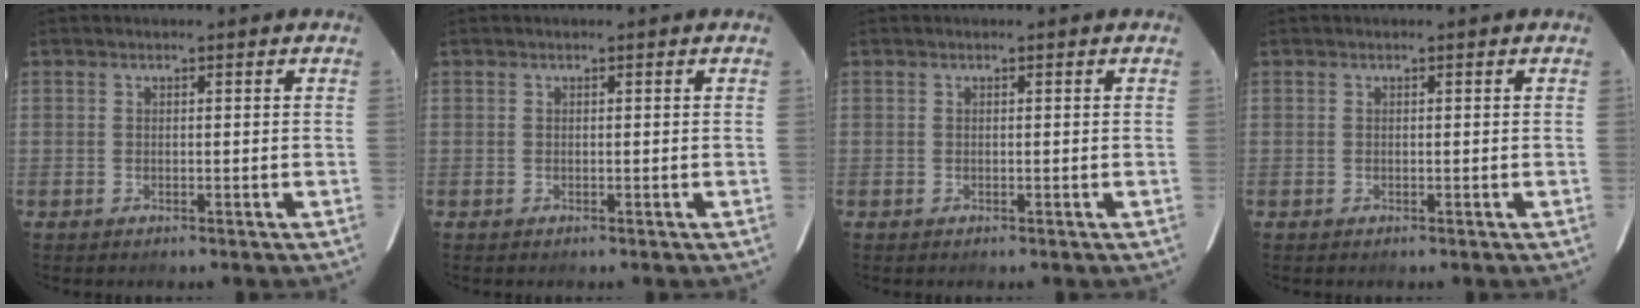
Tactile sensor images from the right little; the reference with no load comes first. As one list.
[{"total": 0.0}, {"total": 0.0}, {"total": 0.0}]